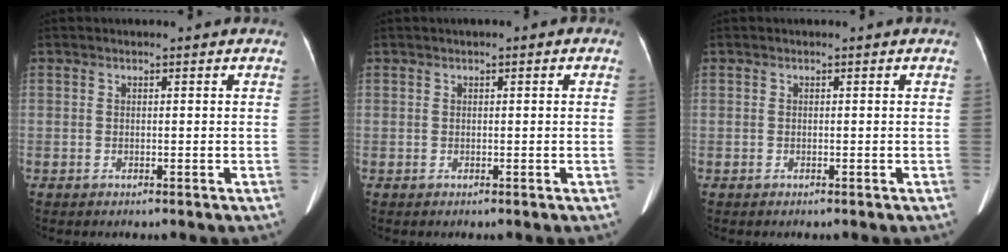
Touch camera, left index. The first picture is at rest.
{"total": 0.8, "force": [0.3, 0.3, 0.7], "torque": [-0.009, 0.008, 0.002]}
{"total": 0.0}